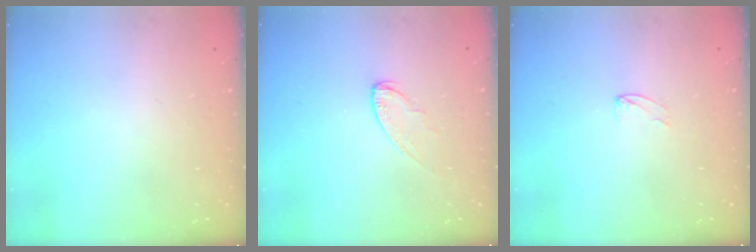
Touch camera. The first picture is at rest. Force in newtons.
{"total": 5.5, "press": 5.5, "slide": 0.4}
{"total": 2.7, "press": 2.7, "slide": 0.2}